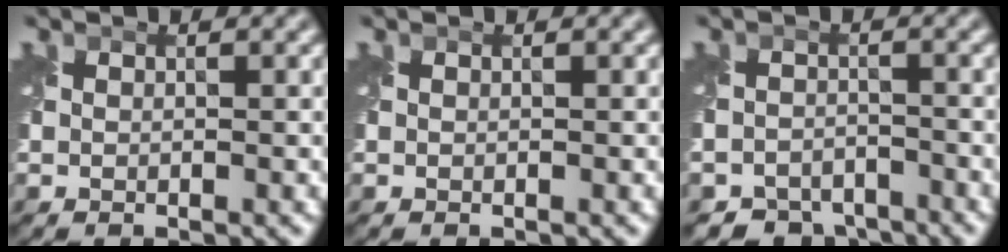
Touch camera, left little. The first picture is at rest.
{"total": 0.0}
{"total": 4.1, "force": [-3.7, 1.9, 0.3], "torque": [0.009, -0.007, -0.061]}